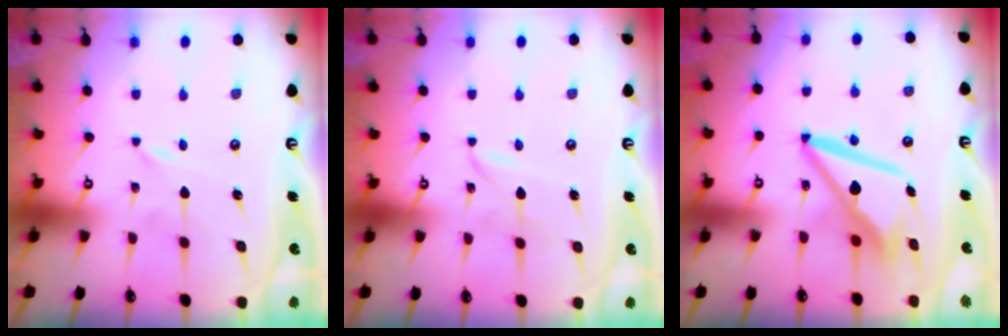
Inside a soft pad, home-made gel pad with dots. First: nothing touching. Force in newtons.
{"total": 2.0, "press": 2.0, "slide": 0.2}
{"total": 12.2, "press": 12.1, "slide": 1.5}